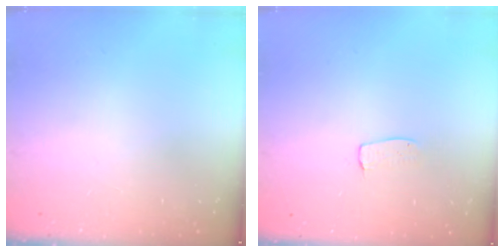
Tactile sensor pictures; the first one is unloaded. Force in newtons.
{"total": 4.5, "press": 4.5, "slide": 0.3}